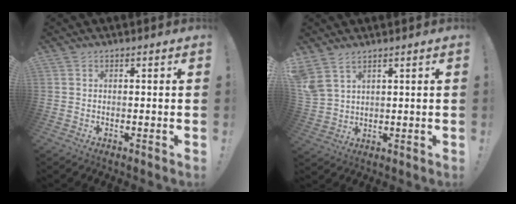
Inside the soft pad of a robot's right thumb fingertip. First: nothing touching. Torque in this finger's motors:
{"motor_torque": [1.26, 3.12, 1.28, 0.50, 0.49]}